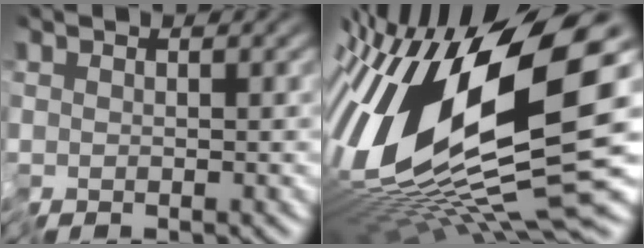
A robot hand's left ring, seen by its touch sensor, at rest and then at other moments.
{"total": 16.2, "force": [1.1, 4.6, 15.5], "torque": [-0.301, -0.005, 0.027]}